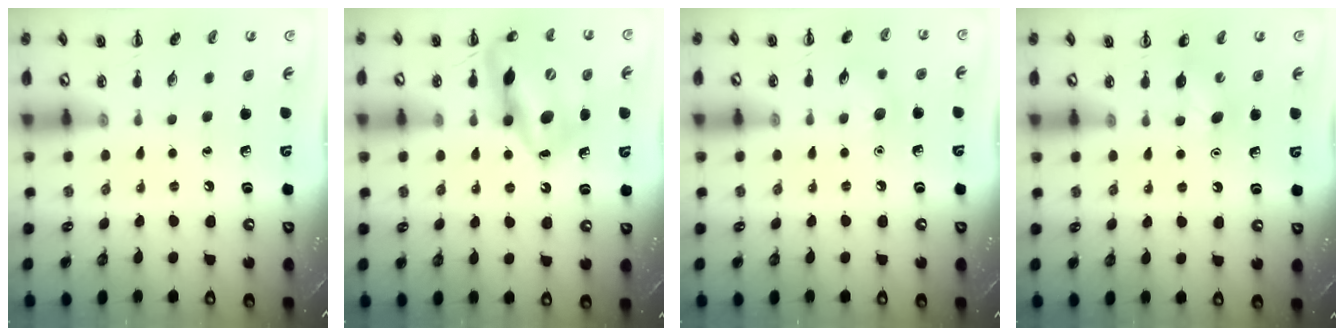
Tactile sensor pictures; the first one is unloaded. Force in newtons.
{"total": 17.5, "press": 17.1, "slide": 4.0}
{"total": 6.7, "press": 6.5, "slide": 1.8}
{"total": 4.6, "press": 4.4, "slide": 1.3}